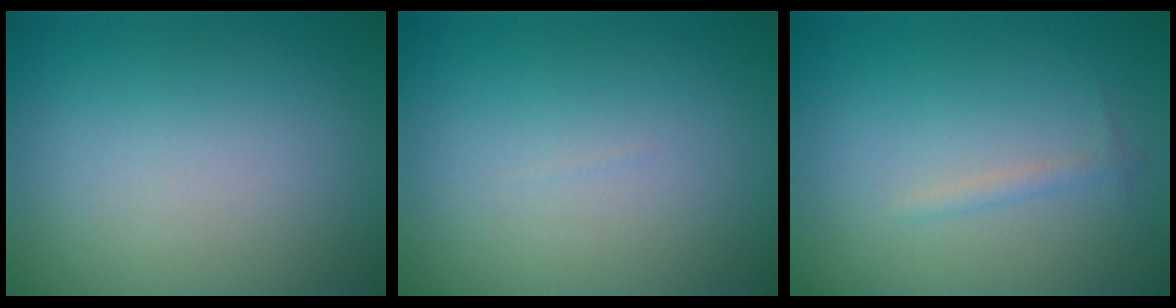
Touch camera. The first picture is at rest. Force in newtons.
{"total": 0.0}
{"total": 0.8, "press": 0.8, "slide": 0.0}